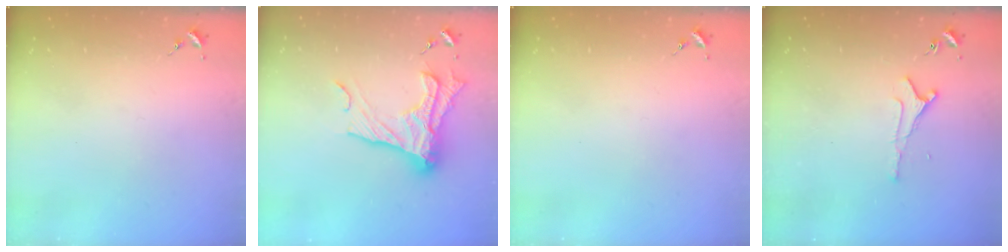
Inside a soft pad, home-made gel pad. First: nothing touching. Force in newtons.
{"total": 18.4, "press": 18.3, "slide": 1.2}
{"total": 0.0}
{"total": 4.8, "press": 4.7, "slide": 0.8}